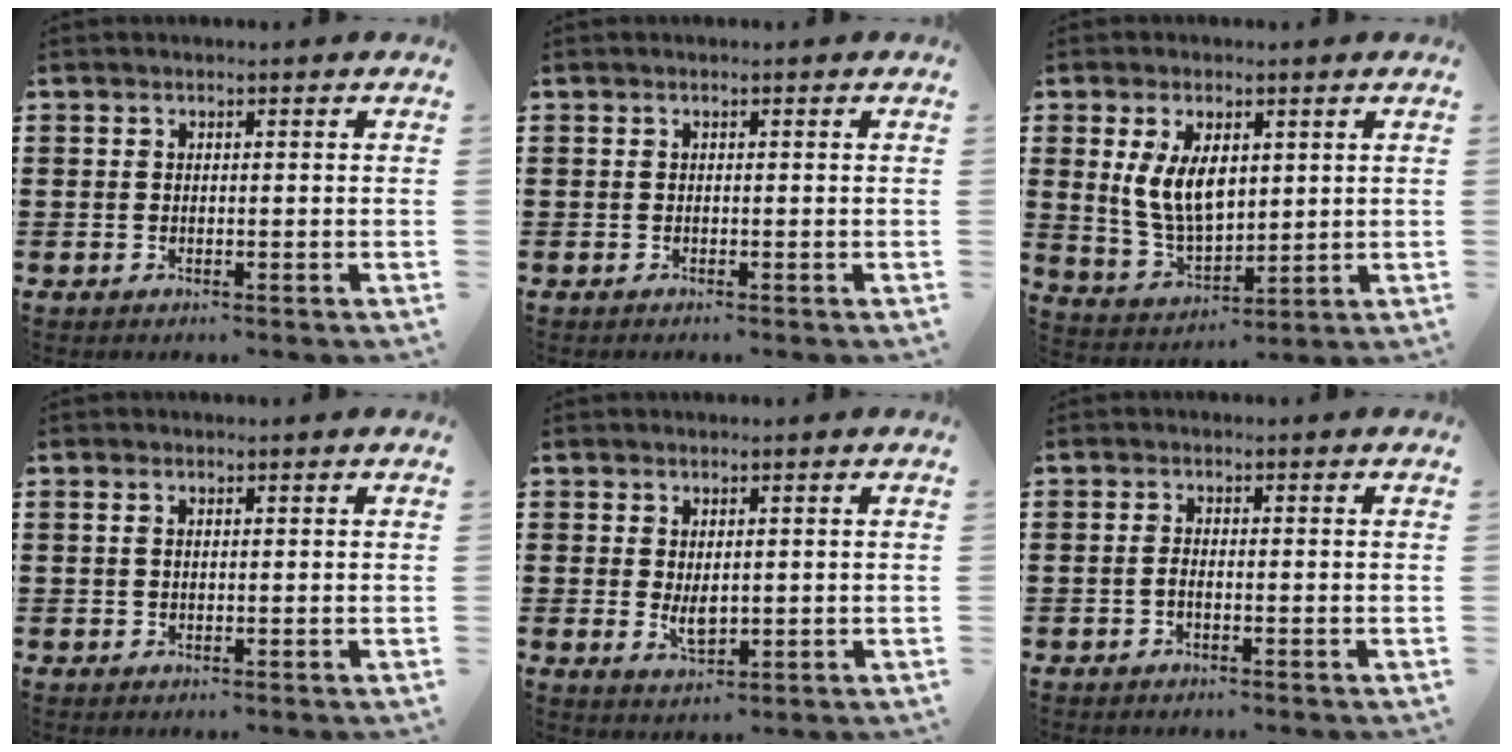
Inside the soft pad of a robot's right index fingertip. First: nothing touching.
{"total": 0.0}
{"total": 8.3, "force": [2.0, 4.7, 6.5], "torque": [-0.149, 0.008, 0.035]}
{"total": 0.9, "force": [0.4, 0.6, 0.6], "torque": [-0.013, 0.006, 0.008]}
{"total": 2.8, "force": [0.3, 1.3, 2.5], "torque": [-0.042, -0.004, 0.006]}
{"total": 1.1, "force": [-0.6, 0.1, 1.0], "torque": [-0.021, -0.006, -0.008]}